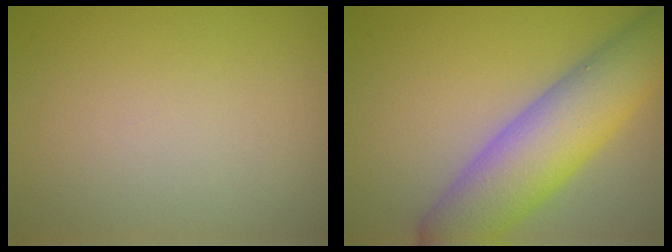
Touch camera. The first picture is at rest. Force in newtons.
{"total": 9.4, "press": 9.4, "slide": 0.2}